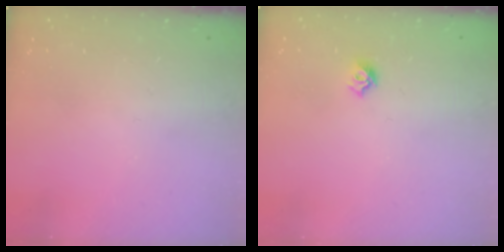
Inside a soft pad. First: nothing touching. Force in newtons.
{"total": 4.9, "press": 4.8, "slide": 0.8}